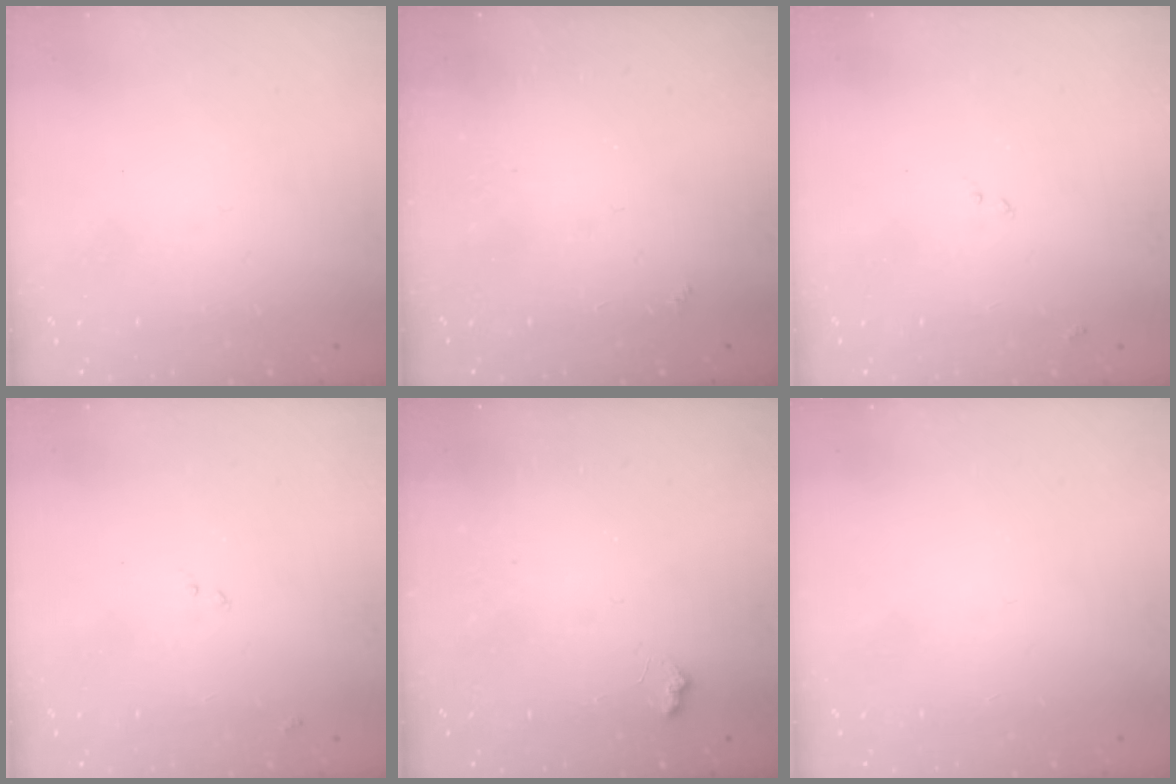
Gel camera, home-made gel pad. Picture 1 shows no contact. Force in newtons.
{"total": 2.1, "press": 2.1, "slide": 0.4}
{"total": 8.6, "press": 8.5, "slide": 0.8}
{"total": 8.6, "press": 8.5, "slide": 0.8}
{"total": 4.3, "press": 4.2, "slide": 0.7}
{"total": 1.4, "press": 1.2, "slide": 0.8}